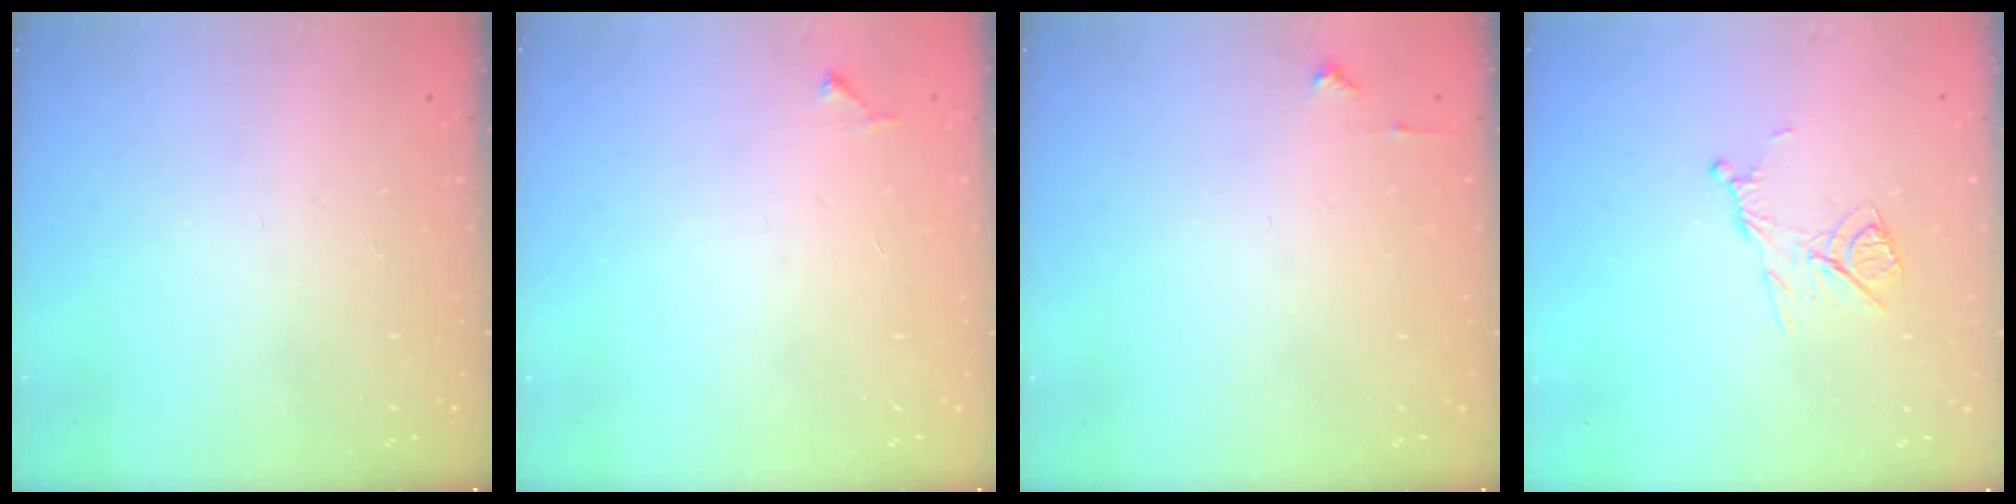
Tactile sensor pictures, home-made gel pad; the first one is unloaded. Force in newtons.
{"total": 4.2, "press": 4.1, "slide": 0.4}
{"total": 3.0, "press": 3.0, "slide": 0.4}
{"total": 9.2, "press": 9.2, "slide": 0.2}